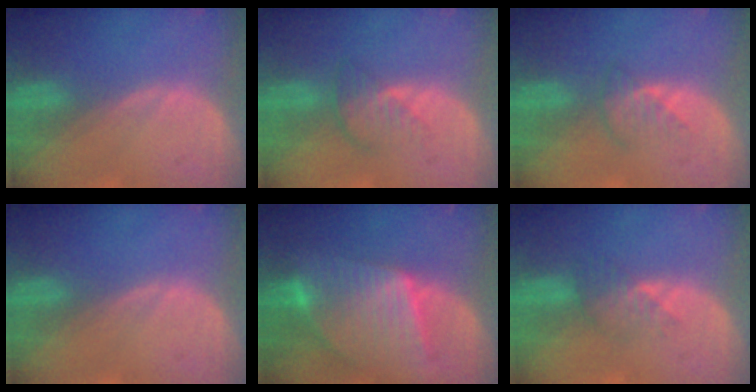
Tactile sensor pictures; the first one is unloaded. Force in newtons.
{"total": 3.8, "press": 3.4, "slide": 1.6}
{"total": 2.5, "press": 2.5, "slide": 0.4}
{"total": 0.0}
{"total": 9.1, "press": 9.1, "slide": 0.4}
{"total": 3.6, "press": 3.2, "slide": 1.6}